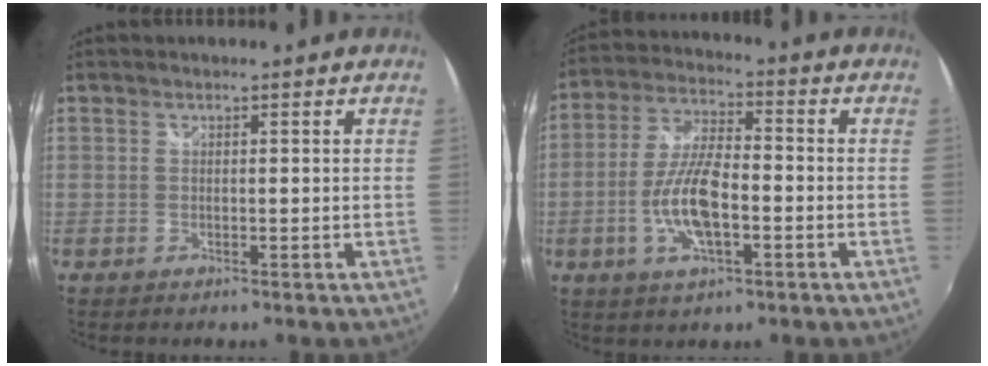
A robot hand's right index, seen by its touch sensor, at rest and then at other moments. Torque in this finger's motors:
{"motor_torque": [0.38, -0.09, 0.28, 0.09]}